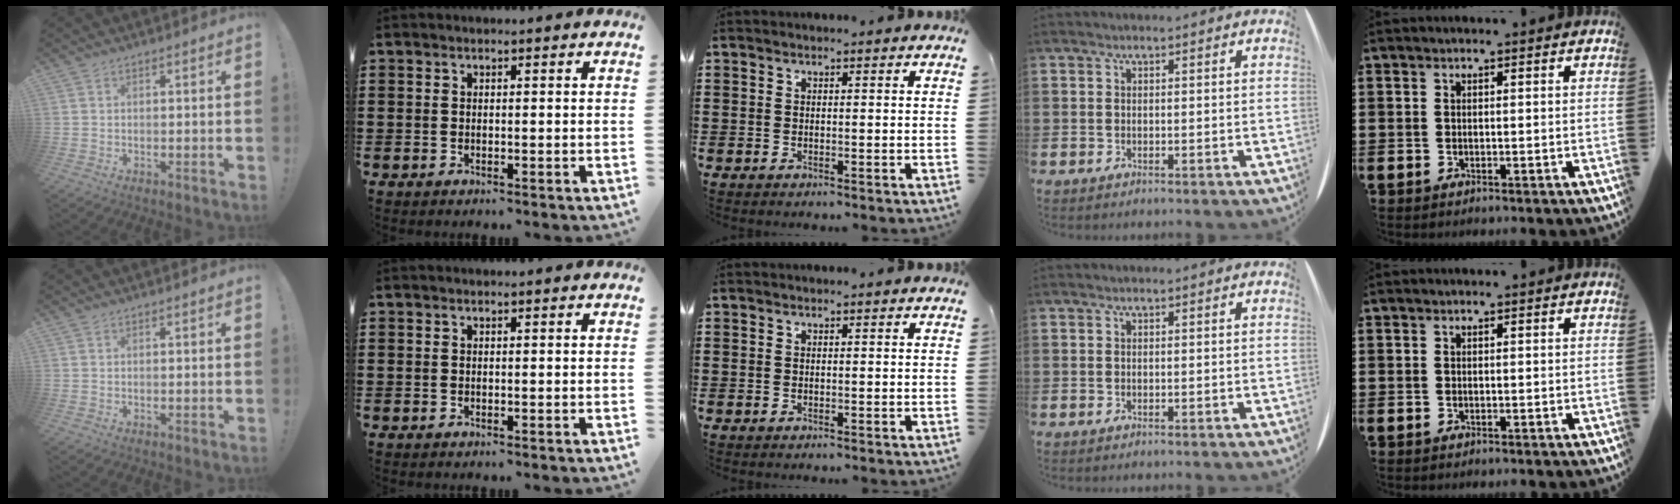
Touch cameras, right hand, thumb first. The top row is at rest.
{}